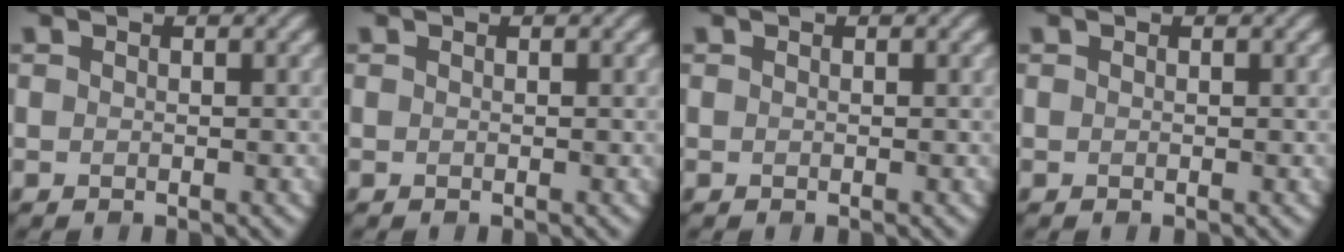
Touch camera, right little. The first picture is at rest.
{"total": 0.0}
{"total": 0.0}
{"total": 0.0}